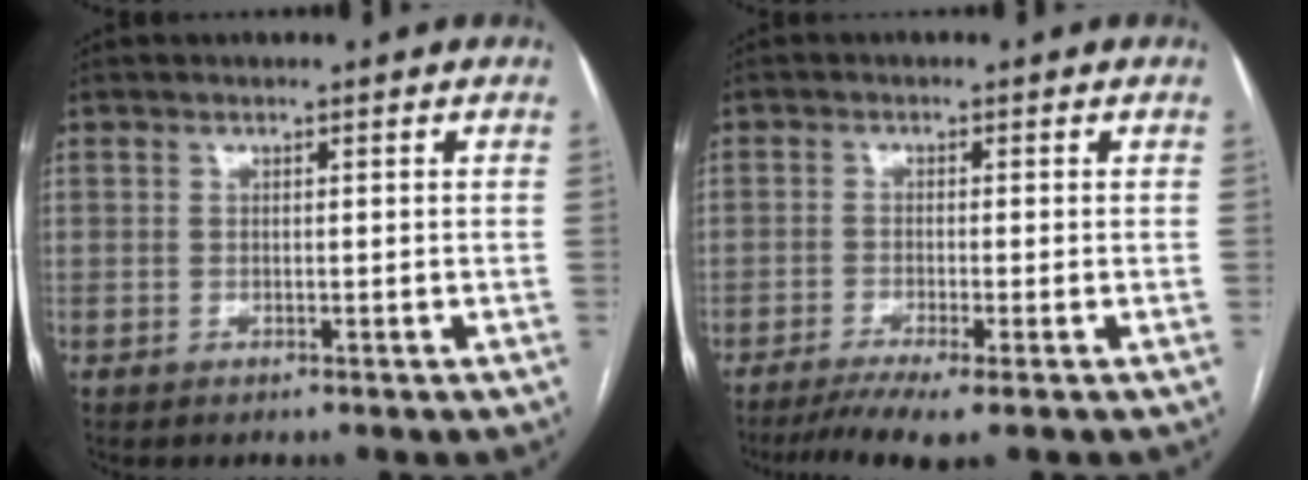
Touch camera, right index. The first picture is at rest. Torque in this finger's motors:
{"motor_torque": [0.11, -0.24, 0.09, 0.03]}